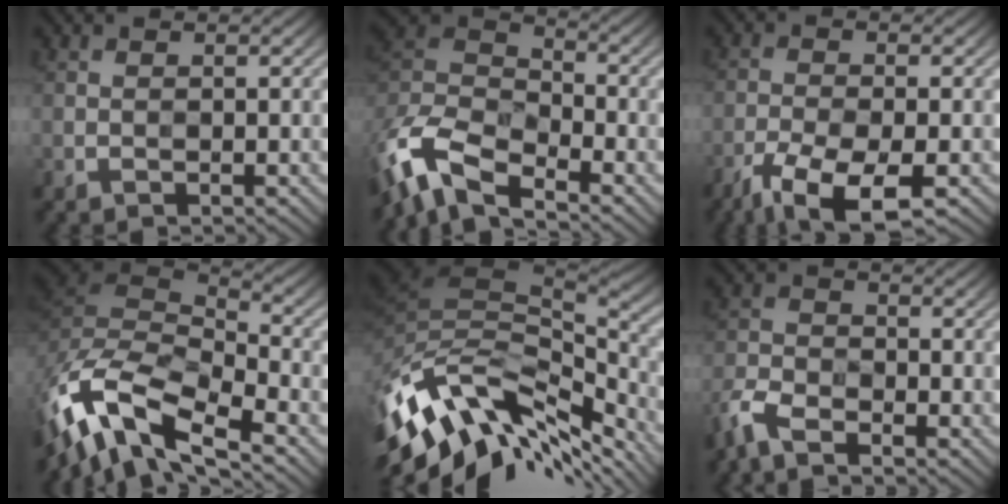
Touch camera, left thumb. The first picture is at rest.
{"total": 10.9, "force": [-8.0, 4.3, 6.1], "torque": [-0.135, -0.009, -0.170]}
{"total": 8.7, "force": [-5.6, 2.5, 6.2], "torque": [-0.122, -0.017, -0.102]}
{"total": 12.7, "force": [-7.4, 5.5, 8.7], "torque": [-0.204, -0.009, -0.134]}
{"total": 13.5, "force": [-6.4, 6.7, 9.9], "torque": [-0.214, -0.016, -0.109]}
{"total": 4.8, "force": [-3.8, 1.7, 2.4], "torque": [-0.059, -0.010, -0.092]}